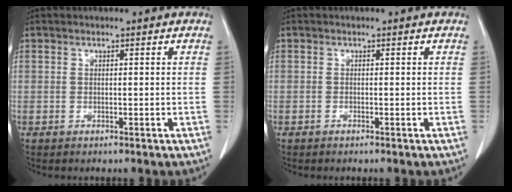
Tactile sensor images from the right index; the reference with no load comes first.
{"total": 0.0}